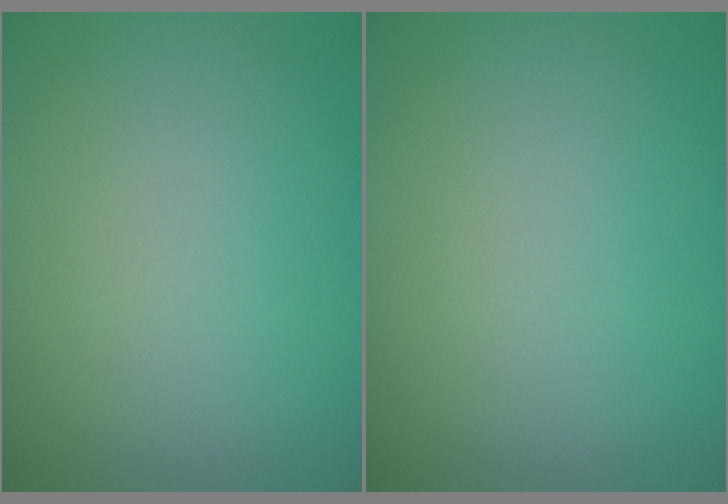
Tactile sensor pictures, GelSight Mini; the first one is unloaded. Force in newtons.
{"total": 0.0}